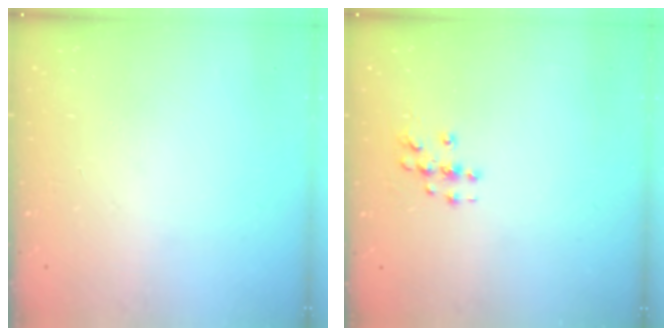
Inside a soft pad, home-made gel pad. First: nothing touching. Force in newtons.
{"total": 4.3, "press": 4.3, "slide": 0.6}